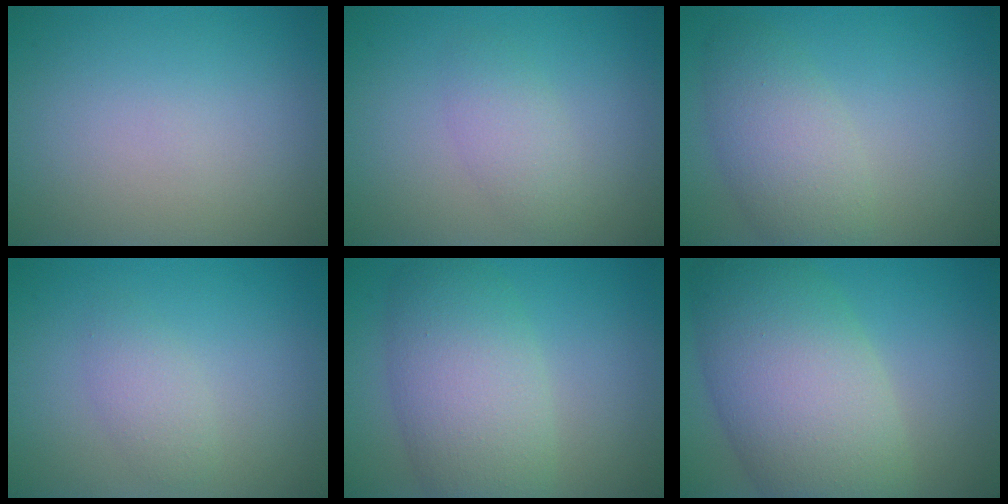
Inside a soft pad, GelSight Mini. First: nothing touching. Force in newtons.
{"total": 2.1, "press": 2.1, "slide": 0.1}
{"total": 4.3, "press": 4.3, "slide": 0.1}
{"total": 1.9, "press": 1.9, "slide": 0.1}
{"total": 7.1, "press": 7.1, "slide": 0.4}
{"total": 11.0, "press": 10.9, "slide": 0.4}